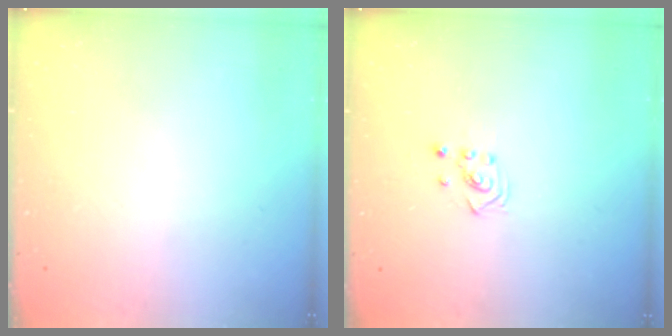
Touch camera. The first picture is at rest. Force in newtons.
{"total": 2.5, "press": 2.4, "slide": 0.8}